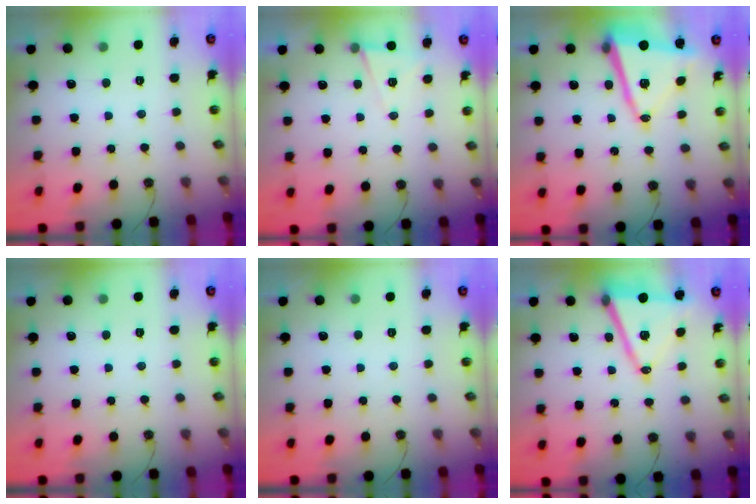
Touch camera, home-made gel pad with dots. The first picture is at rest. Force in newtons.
{"total": 6.7, "press": 5.0, "slide": 4.5}
{"total": 13.5, "press": 13.2, "slide": 2.9}
{"total": 0.0}
{"total": 0.0}
{"total": 14.7, "press": 14.1, "slide": 4.0}